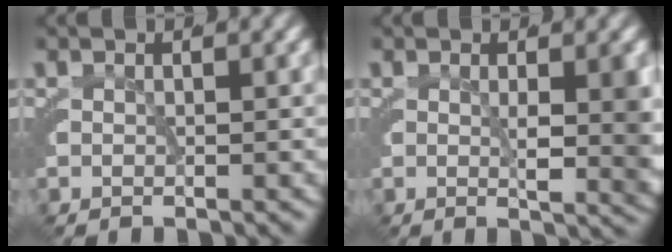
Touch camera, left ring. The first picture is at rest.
{"total": 3.6, "force": [0.5, 0.7, 3.5], "torque": [-0.039, -0.006, 0.007]}